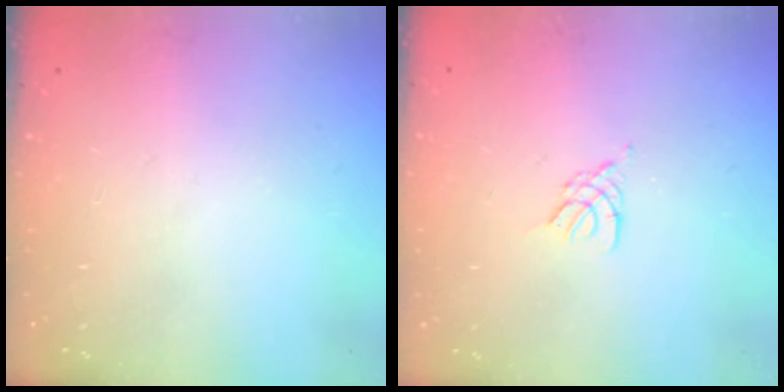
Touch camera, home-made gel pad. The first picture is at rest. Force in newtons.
{"total": 2.4, "press": 2.3, "slide": 0.5}